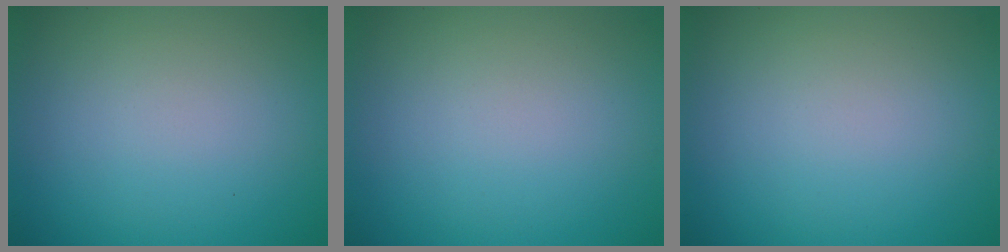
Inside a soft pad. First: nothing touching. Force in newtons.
{"total": 0.0}
{"total": 0.0}